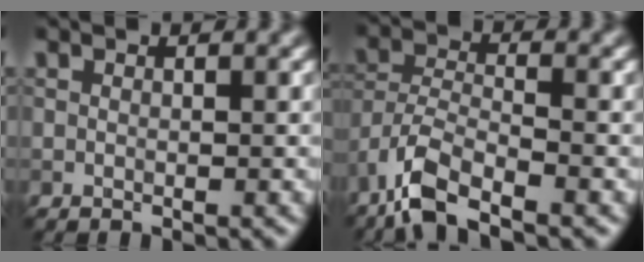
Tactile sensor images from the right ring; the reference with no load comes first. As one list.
[{"total": 5.7, "force": [-4.1, 1.8, 3.5], "torque": [-0.067, -0.001, -0.087]}]